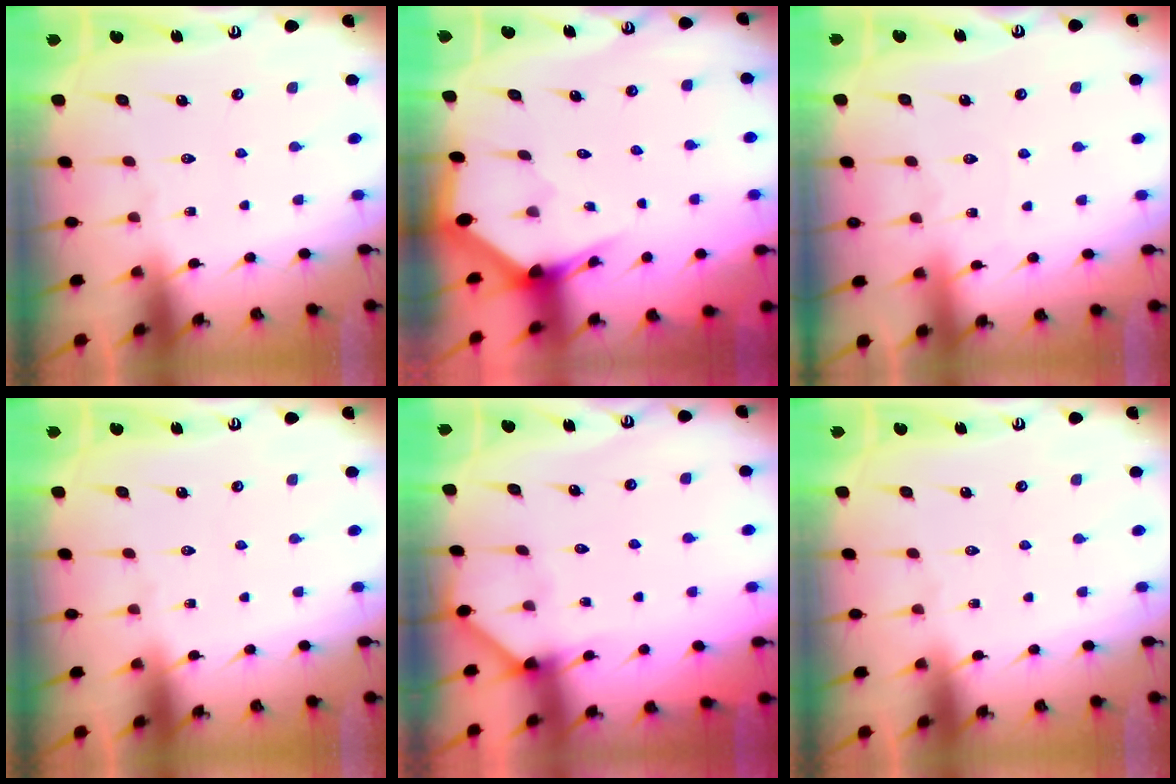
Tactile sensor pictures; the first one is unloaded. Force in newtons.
{"total": 2.9, "press": 2.9, "slide": 0.1}
{"total": 3.1, "press": 3.0, "slide": 0.4}
{"total": 0.0}
{"total": 2.7, "press": 2.7, "slide": 0.2}
{"total": 0.0}